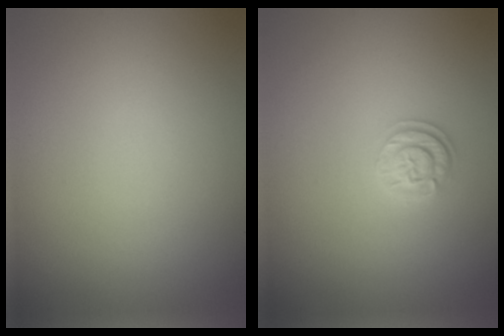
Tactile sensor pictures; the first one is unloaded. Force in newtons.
{"total": 1.7, "press": 1.7, "slide": 0.5}